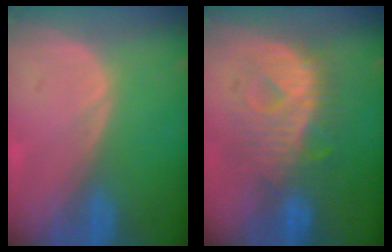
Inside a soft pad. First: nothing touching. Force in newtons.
{"total": 9.1, "press": 9.1, "slide": 0.5}